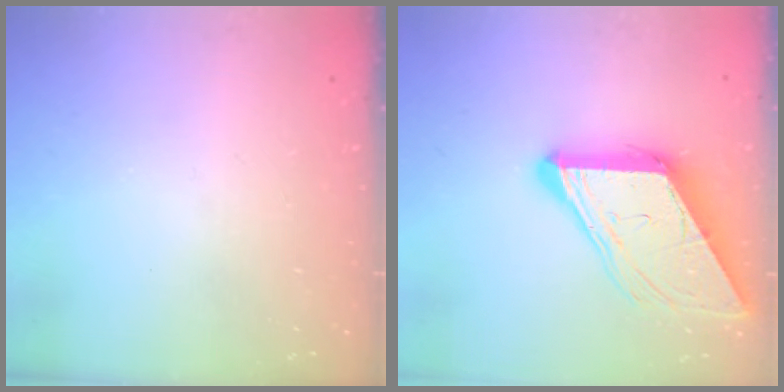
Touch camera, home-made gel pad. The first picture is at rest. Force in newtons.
{"total": 11.5, "press": 11.4, "slide": 1.1}